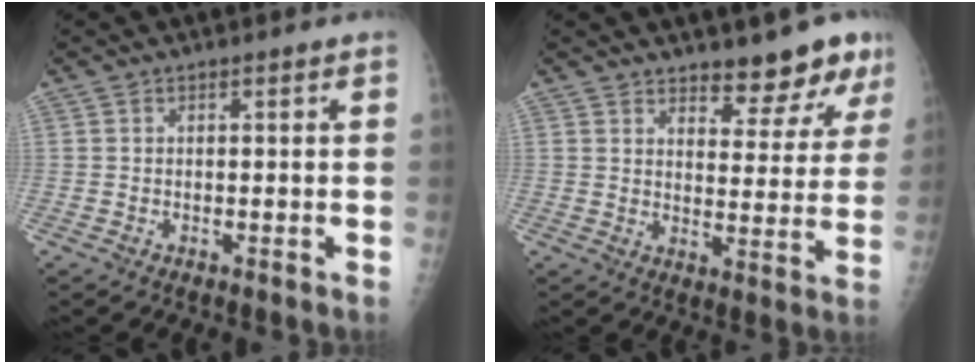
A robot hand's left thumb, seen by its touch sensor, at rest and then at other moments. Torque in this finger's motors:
{"motor_torque": [0.10, 0.14, -0.22, -0.21, 0.07]}